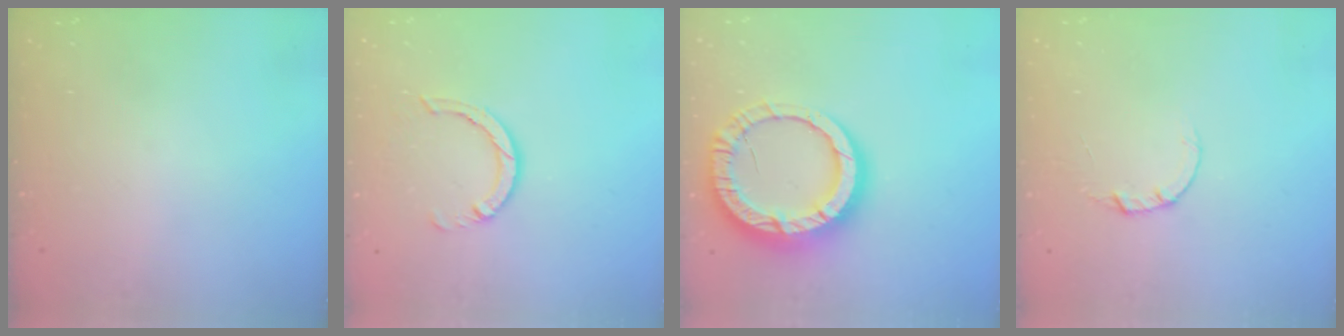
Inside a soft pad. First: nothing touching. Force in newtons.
{"total": 5.2, "press": 5.2, "slide": 0.4}
{"total": 18.6, "press": 18.5, "slide": 1.6}
{"total": 2.0, "press": 2.0, "slide": 0.2}